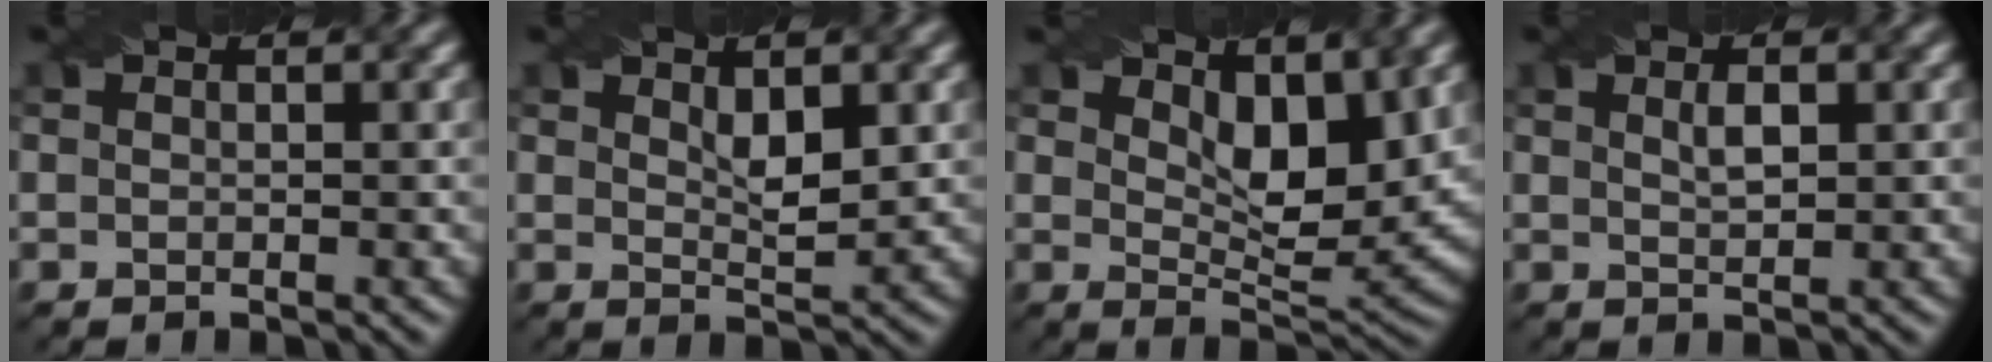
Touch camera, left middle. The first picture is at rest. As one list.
[{"total": 2.7, "force": [1.1, 1.0, 2.2], "torque": [-0.038, -0.003, 0.022]}, {"total": 5.6, "force": [2.6, 2.4, 4.3], "torque": [-0.066, -0.013, 0.043]}, {"total": 1.6, "force": [0.7, 0.6, 1.4], "torque": [-0.025, 0.001, 0.015]}]